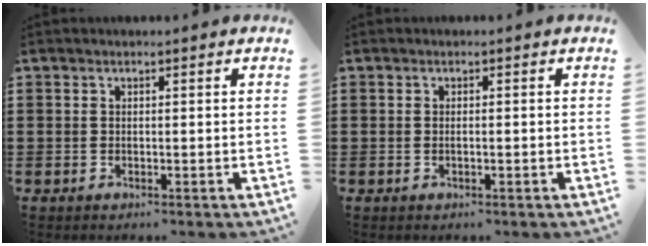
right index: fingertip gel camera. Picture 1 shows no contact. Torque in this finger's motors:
{"motor_torque": [-0.28, 0.35, 0.02, 0.00]}